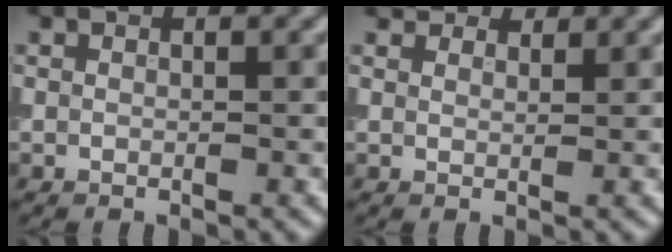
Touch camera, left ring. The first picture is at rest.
{"total": 3.2, "force": [2.7, 1.4, 1.0], "torque": [-0.025, -0.005, 0.045]}